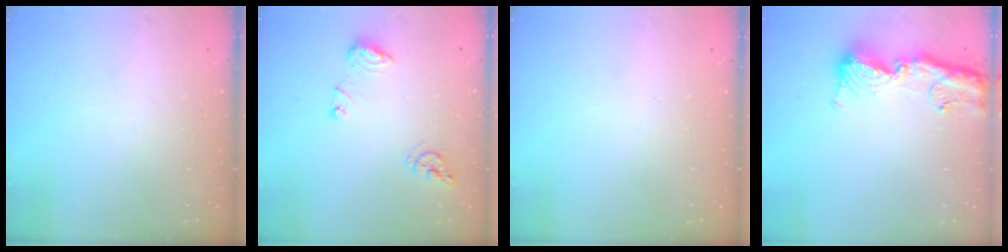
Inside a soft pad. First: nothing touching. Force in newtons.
{"total": 8.9, "press": 8.9, "slide": 1.0}
{"total": 0.0}
{"total": 13.2, "press": 13.1, "slide": 1.3}